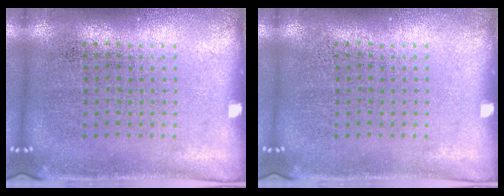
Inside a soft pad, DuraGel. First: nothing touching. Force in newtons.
{"total": 0.0}